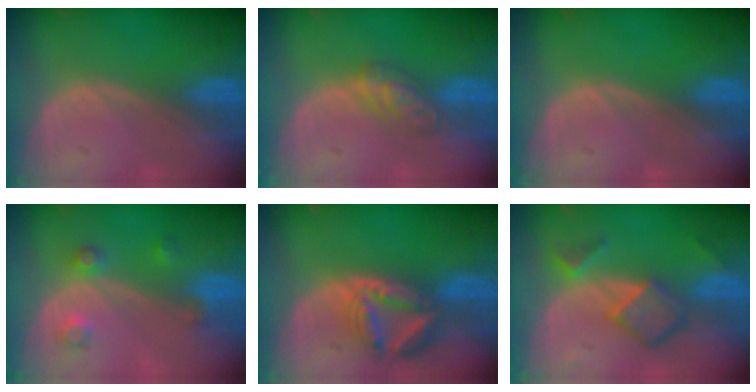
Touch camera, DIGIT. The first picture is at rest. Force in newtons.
{"total": 4.5, "press": 4.5, "slide": 0.3}
{"total": 0.0}
{"total": 3.6, "press": 3.4, "slide": 1.3}
{"total": 7.9, "press": 6.9, "slide": 3.9}
{"total": 6.9, "press": 6.0, "slide": 3.5}